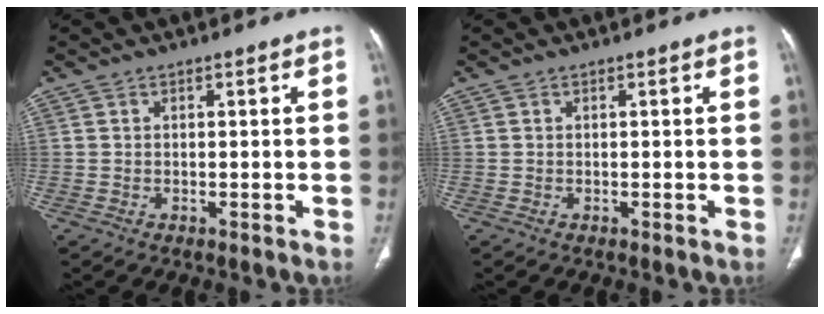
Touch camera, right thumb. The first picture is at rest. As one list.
[{"total": 0.0}]